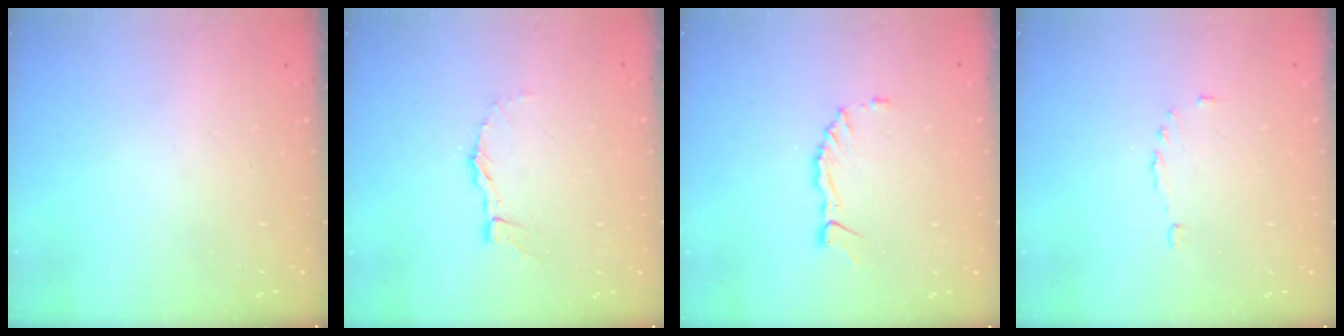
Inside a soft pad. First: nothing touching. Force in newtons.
{"total": 1.6, "press": 1.6, "slide": 0.1}
{"total": 3.3, "press": 3.3, "slide": 0.3}
{"total": 2.9, "press": 2.9, "slide": 0.5}